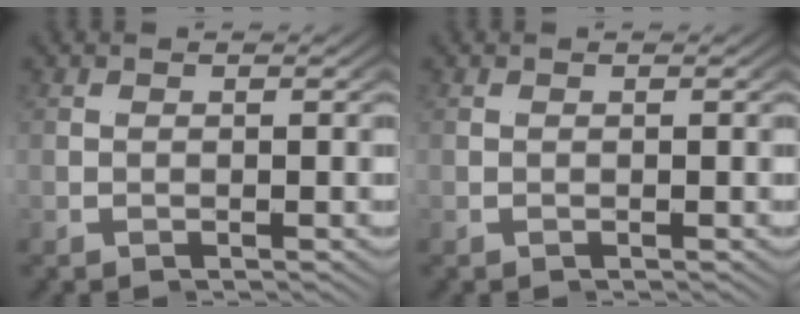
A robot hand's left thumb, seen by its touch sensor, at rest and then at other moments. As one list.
[{"total": 0.0}]